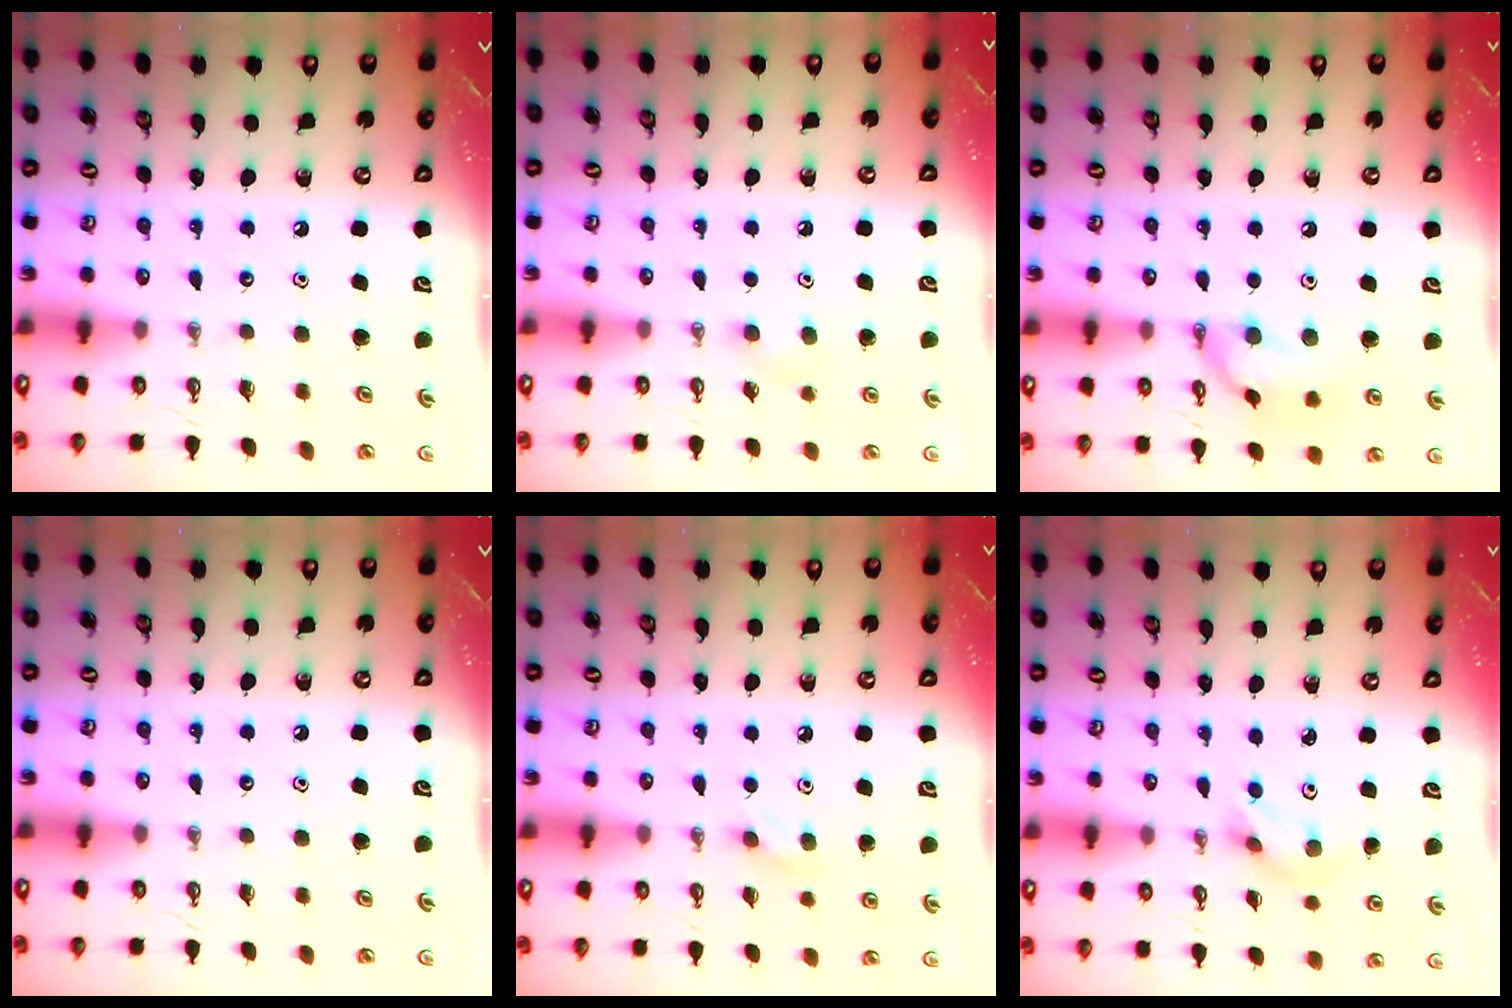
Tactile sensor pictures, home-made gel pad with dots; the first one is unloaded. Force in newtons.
{"total": 3.3, "press": 3.1, "slide": 1.1}
{"total": 12.6, "press": 10.6, "slide": 6.8}
{"total": 0.0}
{"total": 4.6, "press": 4.3, "slide": 1.6}
{"total": 3.7, "press": 3.0, "slide": 2.2}